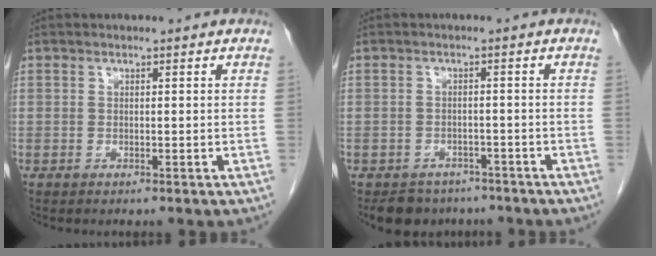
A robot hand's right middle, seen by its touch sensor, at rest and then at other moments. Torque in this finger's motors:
{"motor_torque": [0.00, 0.00, 0.00, 0.00]}